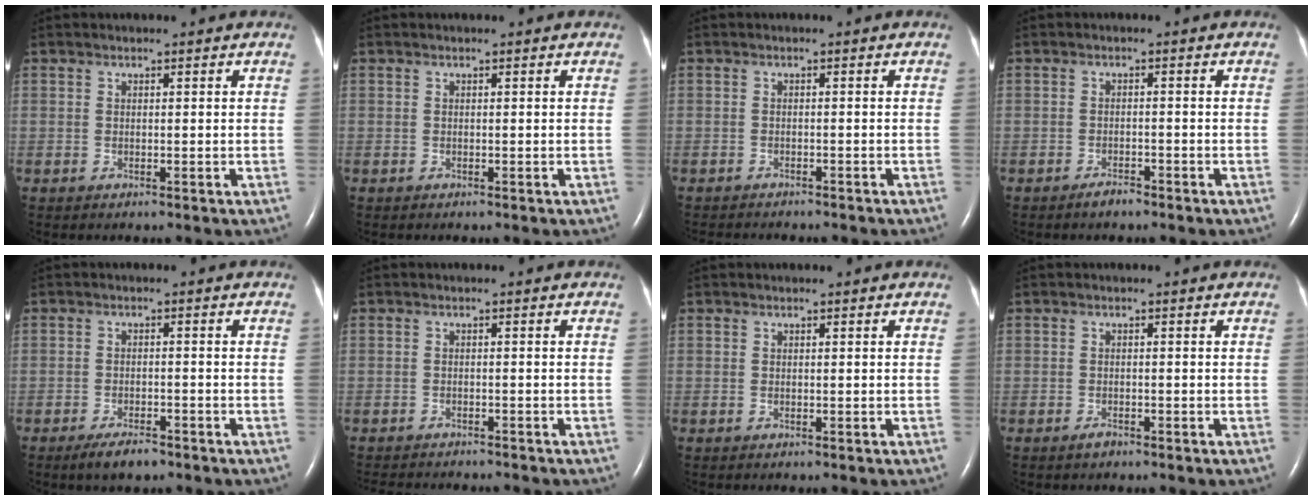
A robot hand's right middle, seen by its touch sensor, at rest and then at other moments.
{"total": 0.0}
{"total": 6.5, "force": [-5.8, 1.3, 2.6], "torque": [-0.030, -0.006, -0.072]}
{"total": 1.8, "force": [-1.6, 0.4, 0.7], "torque": [-0.017, -0.001, -0.025]}
{"total": 3.8, "force": [-2.8, 1.2, 2.2], "torque": [-0.047, -0.004, -0.045]}
{"total": 8.7, "force": [-8.1, 1.5, 2.9], "torque": [-0.038, -0.010, -0.105]}
{"total": 0.0}
{"total": 1.1, "force": [-0.9, 0.4, 0.5], "torque": [-0.014, -0.001, -0.014]}